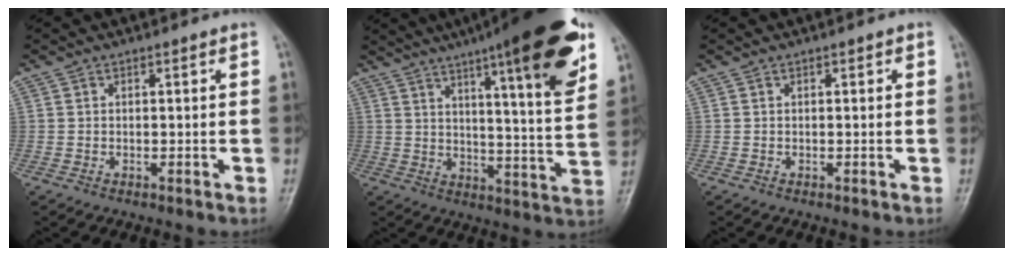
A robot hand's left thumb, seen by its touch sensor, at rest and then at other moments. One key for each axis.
{"total": 22.5, "fx": 12.9, "fy": 3.6, "fz": 18.1, "tx": -0.242, "ty": -0.040, "tz": 0.181}
{"total": 0.0}